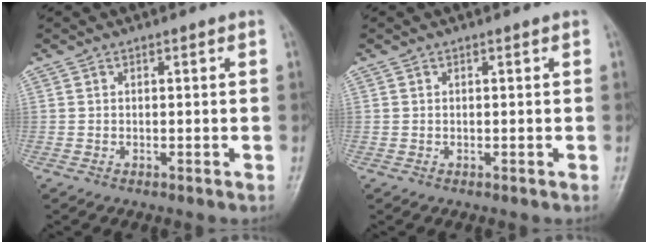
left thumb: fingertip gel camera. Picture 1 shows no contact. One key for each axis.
{"total": 0.0}